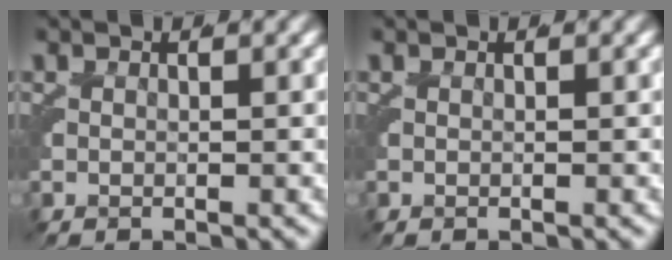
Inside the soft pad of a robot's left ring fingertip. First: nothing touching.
{"total": 0.0}